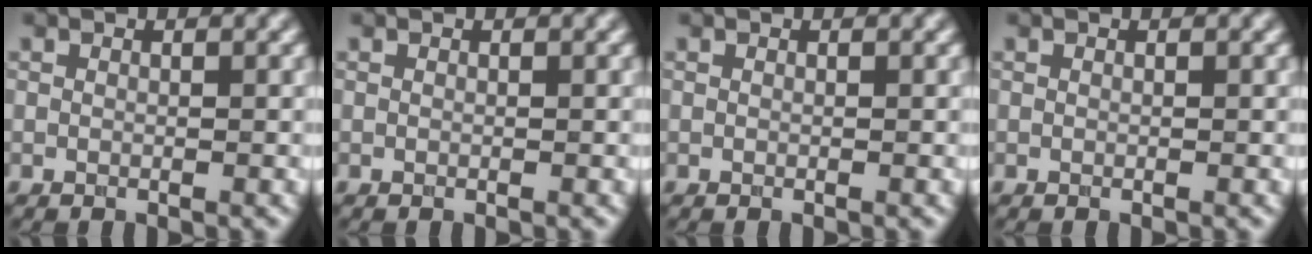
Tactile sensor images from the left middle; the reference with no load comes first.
{"total": 0.0}
{"total": 0.0}
{"total": 0.0}